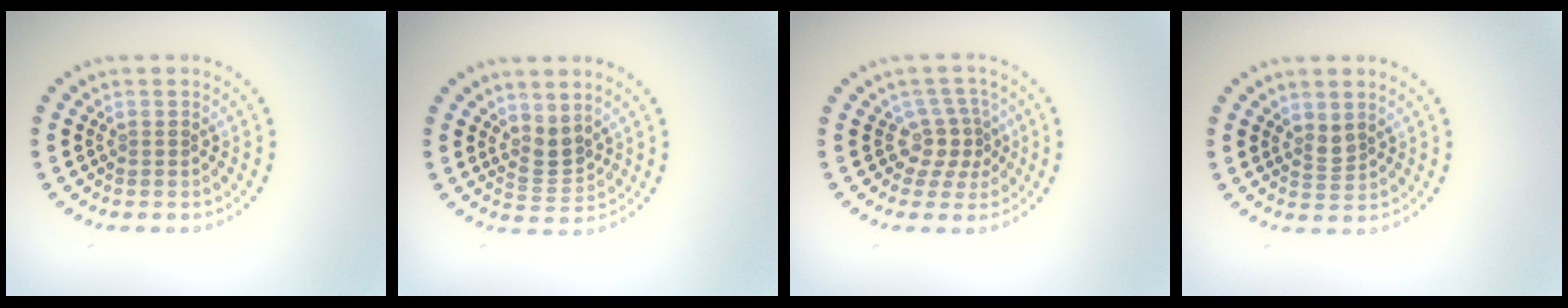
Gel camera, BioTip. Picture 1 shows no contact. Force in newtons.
{"total": 2.2, "press": 1.6, "slide": 1.6}
{"total": 2.9, "press": 2.1, "slide": 2.0}
{"total": 1.4, "press": 1.1, "slide": 0.9}